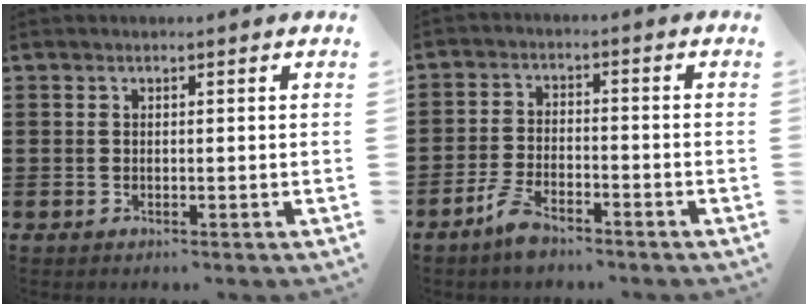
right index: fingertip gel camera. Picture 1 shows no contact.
{"total": 4.6, "force": [-3.6, 1.5, 2.4], "torque": [-0.060, 0.005, -0.073]}